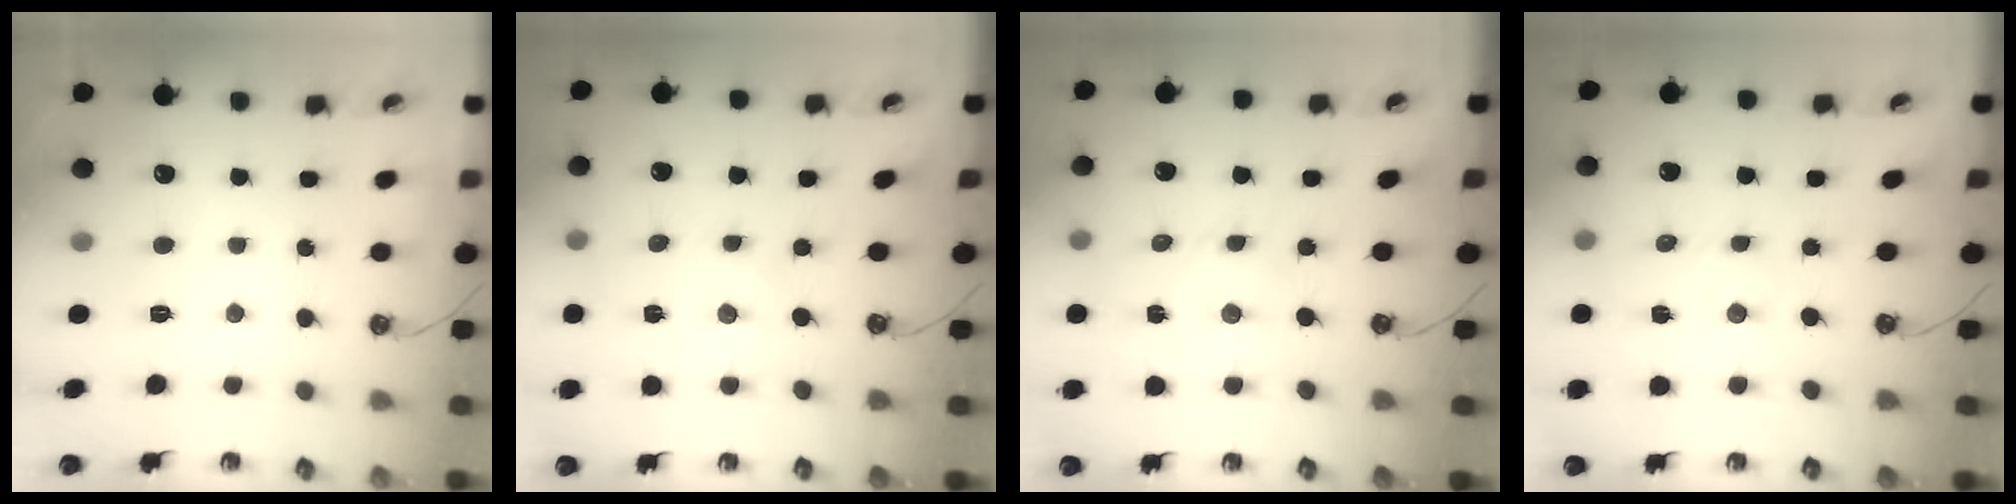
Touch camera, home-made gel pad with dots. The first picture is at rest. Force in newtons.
{"total": 0.0}
{"total": 2.3, "press": 2.3, "slide": 0.3}
{"total": 2.6, "press": 2.6, "slide": 0.3}